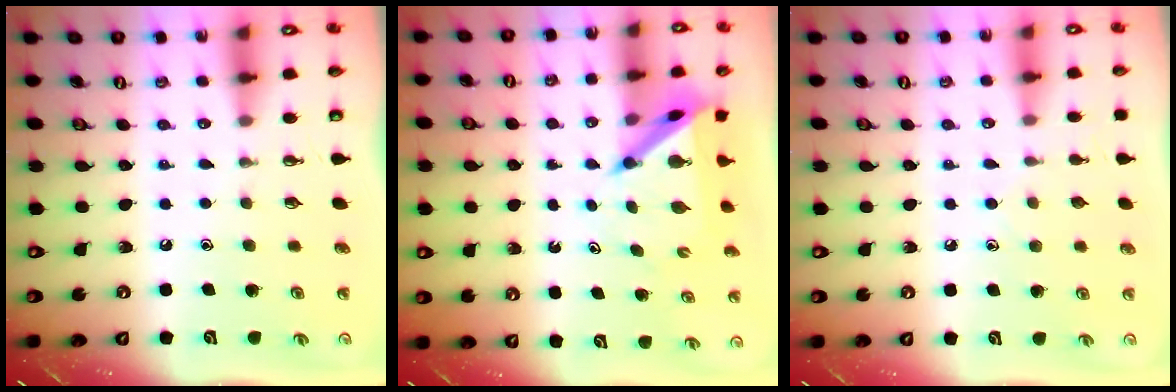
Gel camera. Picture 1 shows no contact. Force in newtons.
{"total": 7.1, "press": 7.1, "slide": 0.7}
{"total": 6.5, "press": 6.4, "slide": 0.7}